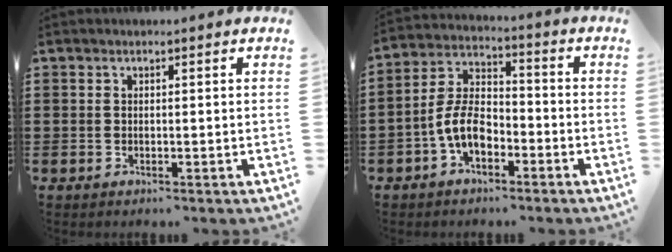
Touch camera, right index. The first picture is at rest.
{"total": 7.6, "force": [-3.0, 4.0, 5.6], "torque": [-0.138, 0.003, -0.066]}